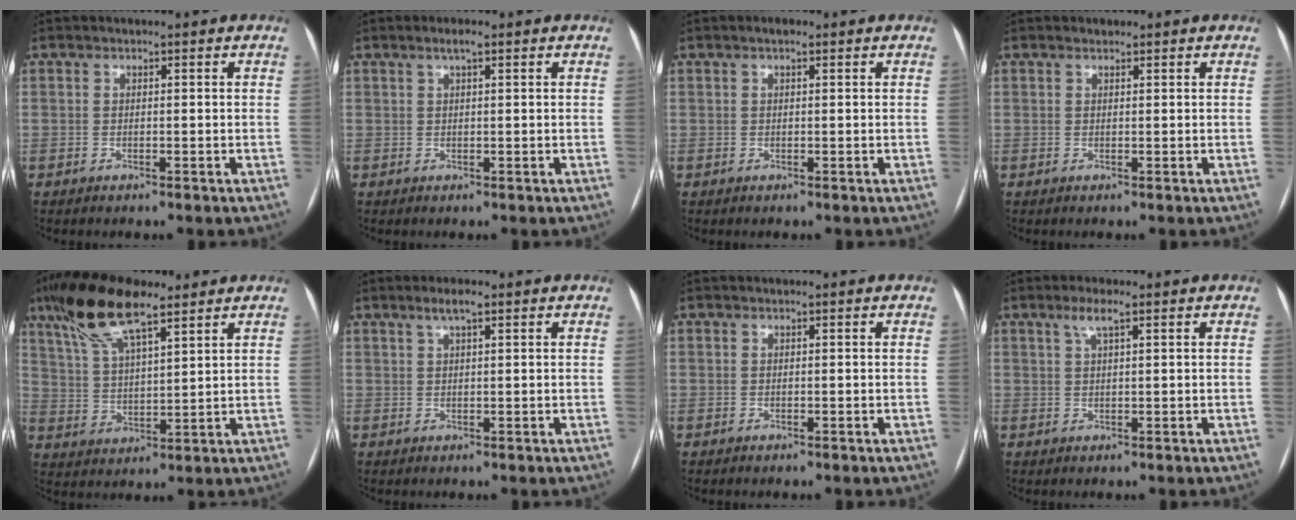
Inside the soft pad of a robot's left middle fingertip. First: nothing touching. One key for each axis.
{"total": 1.7, "fx": 1.1, "fy": 0.2, "fz": 1.4, "tx": -0.028, "ty": 0.008, "tz": 0.018}
{"total": 1.2, "fx": 0.7, "fy": 0.4, "fz": 0.8, "tx": -0.015, "ty": 0.009, "tz": 0.009}
{"total": 0.7, "fx": 0.6, "fy": 0.3, "fz": 0.2, "tx": -0.009, "ty": 0.004, "tz": 0.010}
{"total": 12.7, "fx": 8.8, "fy": 2.9, "fz": 8.7, "tx": -0.177, "ty": 0.022, "tz": 0.167}
{"total": 2.6, "fx": 1.7, "fy": 0.3, "fz": 2.0, "tx": -0.042, "ty": 0.008, "tz": 0.031}
{"total": 0.0}
{"total": 2.7, "fx": 1.5, "fy": 0.2, "fz": 2.2, "tx": -0.049, "ty": 0.007, "tz": 0.031}